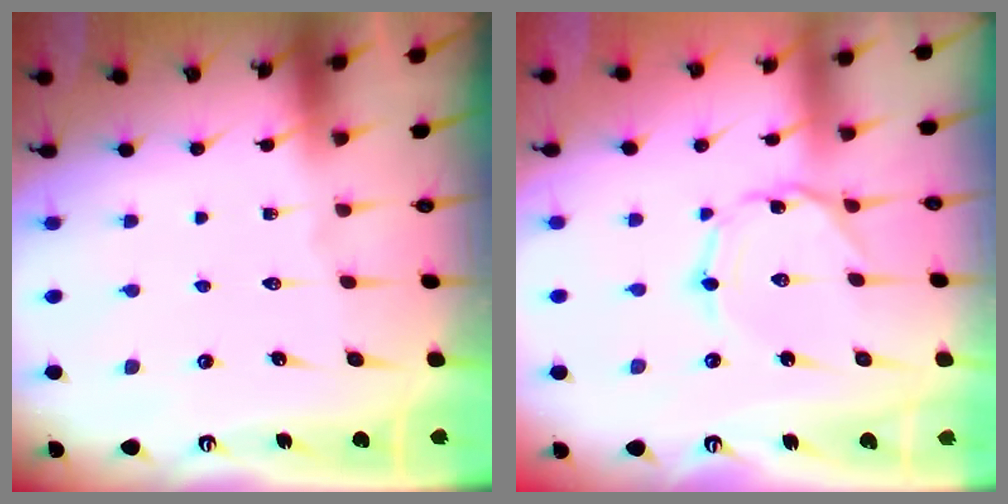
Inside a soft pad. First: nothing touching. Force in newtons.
{"total": 1.0, "press": 0.9, "slide": 0.3}